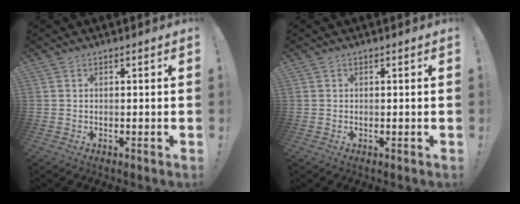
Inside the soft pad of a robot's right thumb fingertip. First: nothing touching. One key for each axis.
{"total": 0.6, "fx": 0.3, "fy": 0.5, "fz": -0.1, "tx": -0.001, "ty": 0.003, "tz": 0.006}